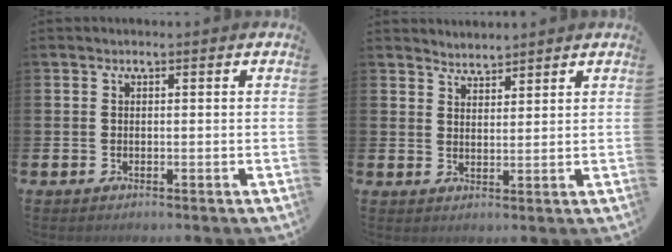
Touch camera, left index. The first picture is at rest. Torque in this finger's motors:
{"motor_torque": [0.25, -0.15, 0.20, 0.03]}